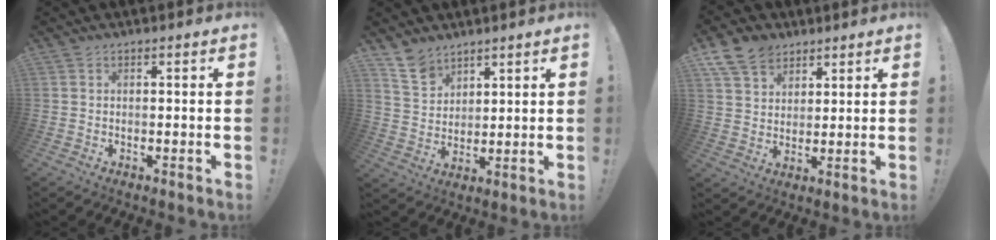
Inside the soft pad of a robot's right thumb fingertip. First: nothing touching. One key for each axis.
{"total": 8.5, "fx": 6.6, "fy": 4.8, "fz": 2.2, "tx": -0.044, "ty": -0.042, "tz": 0.131}
{"total": 9.9, "fx": 6.3, "fy": 6.8, "fz": 3.5, "tx": -0.067, "ty": -0.033, "tz": 0.127}